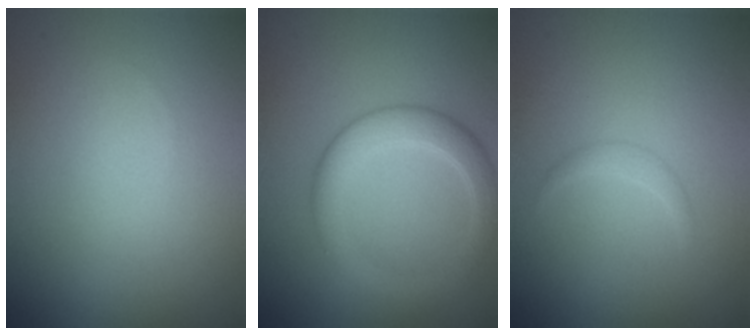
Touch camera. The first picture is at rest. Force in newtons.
{"total": 4.0, "press": 4.0, "slide": 0.2}
{"total": 0.7, "press": 0.7, "slide": 0.0}